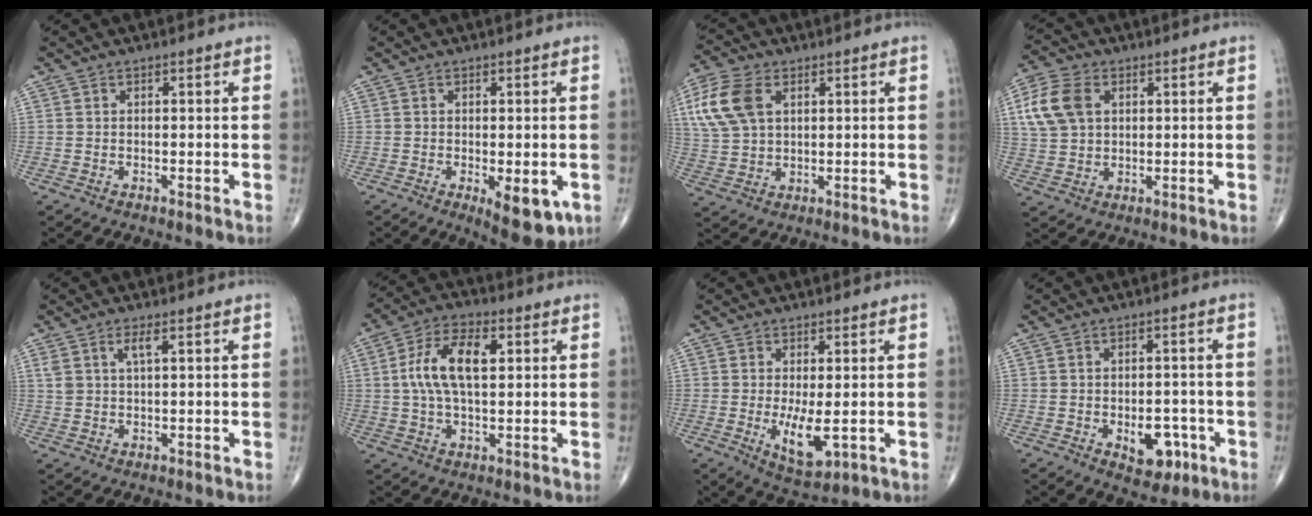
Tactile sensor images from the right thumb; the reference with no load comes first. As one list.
[{"total": 8.2, "force": [-2.6, 3.3, 7.0], "torque": [-0.083, -0.015, -0.030]}, {"total": 11.3, "force": [3.9, 7.0, 7.9], "torque": [-0.173, 0.002, 0.079]}, {"total": 9.7, "force": [2.9, 6.7, 6.5], "torque": [-0.131, 0.004, 0.055]}, {"total": 2.8, "force": [1.4, 0.7, 2.4], "torque": [-0.053, 0.000, 0.030]}, {"total": 11.2, "force": [1.9, 5.5, 9.6], "torque": [-0.187, 0.016, 0.032]}, {"total": 6.9, "force": [-0.9, 2.6, 6.3], "torque": [-0.109, -0.021, -0.004]}, {"total": 7.3, "force": [-2.6, 4.4, 5.2], "torque": [-0.045, 0.015, -0.026]}]